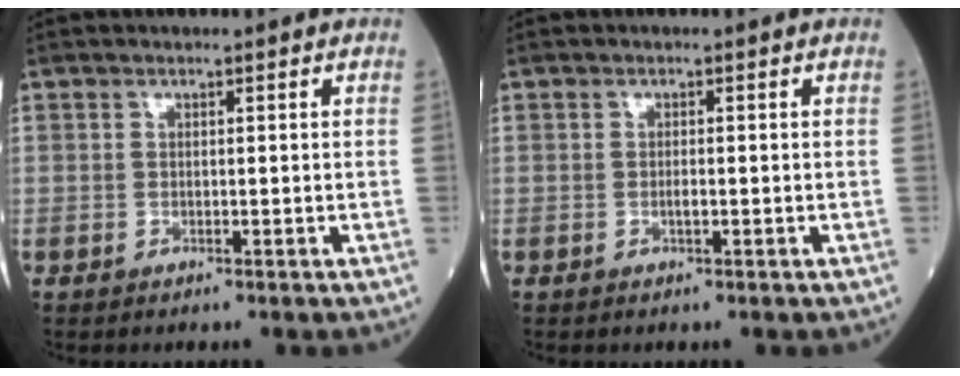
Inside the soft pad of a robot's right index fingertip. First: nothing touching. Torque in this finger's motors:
{"motor_torque": [0.17, -0.02, 0.07, 0.03]}